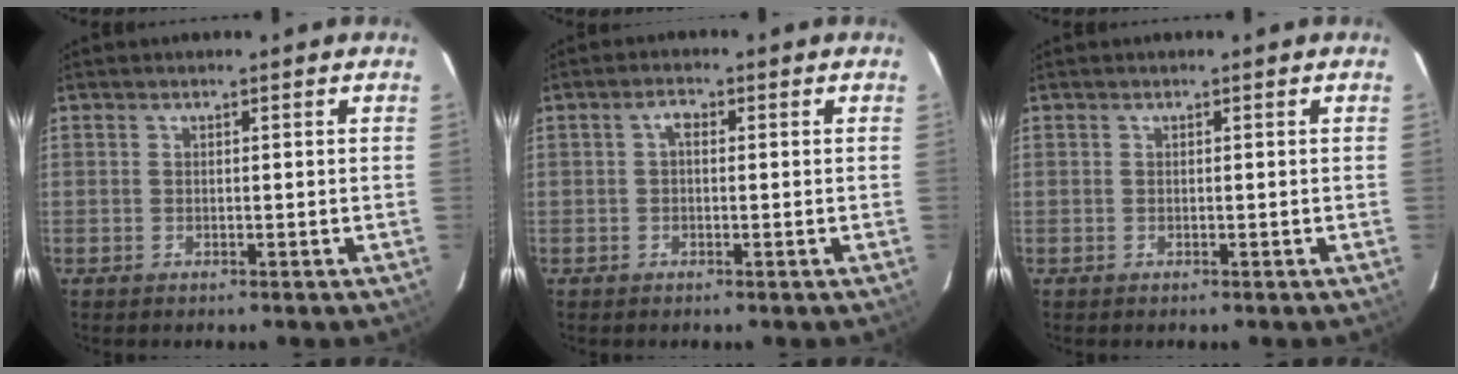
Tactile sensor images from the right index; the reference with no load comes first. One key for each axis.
{"total": 1.5, "fx": 0.1, "fy": 0.6, "fz": 1.3, "tx": -0.026, "ty": 0.007, "tz": -0.001}
{"total": 0.0}